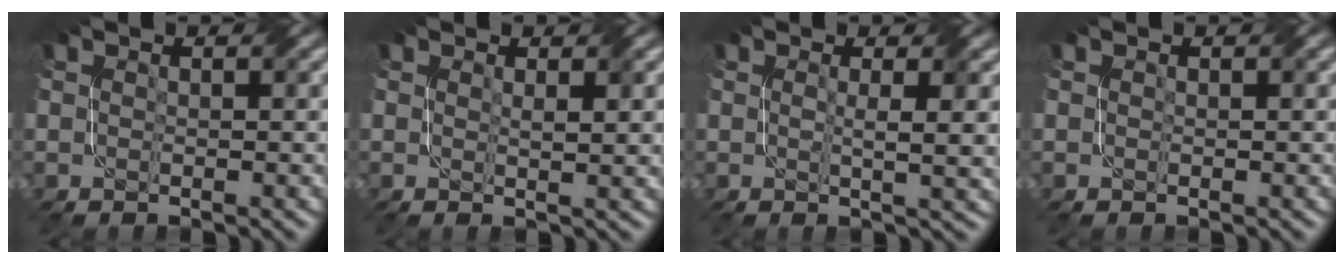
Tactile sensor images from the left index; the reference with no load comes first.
{"total": 1.7, "force": [0.6, 0.2, 1.5], "torque": [-0.020, 0.000, 0.008]}
{"total": 3.0, "force": [0.6, 0.5, 2.9], "torque": [-0.042, -0.003, 0.008]}
{"total": 0.0}